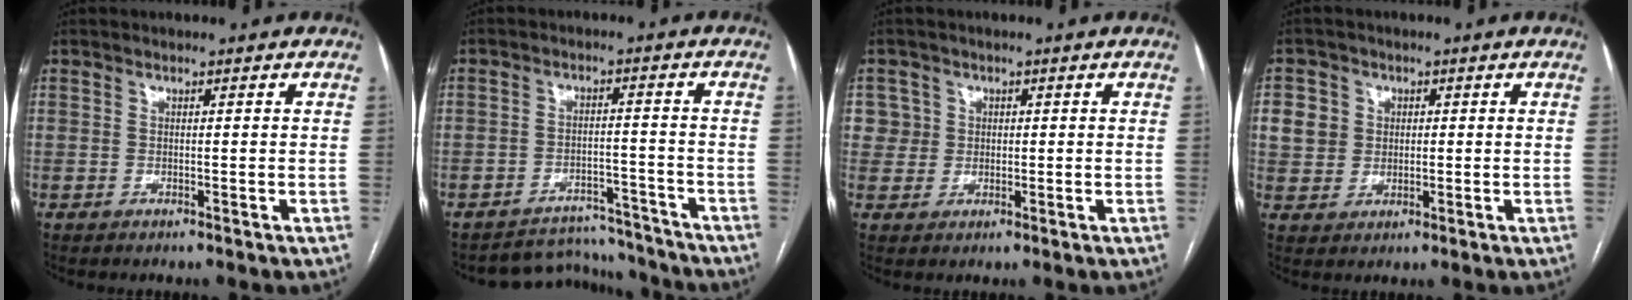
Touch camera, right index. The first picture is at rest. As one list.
[{"total": 8.8, "force": [-8.5, 2.1, -1.1], "torque": [0.022, 0.027, -0.119]}, {"total": 3.5, "force": [1.0, 3.4, -0.3], "torque": [0.028, 0.007, 0.015]}, {"total": 5.2, "force": [1.1, 4.9, 1.2], "torque": [-0.019, 0.013, 0.026]}]